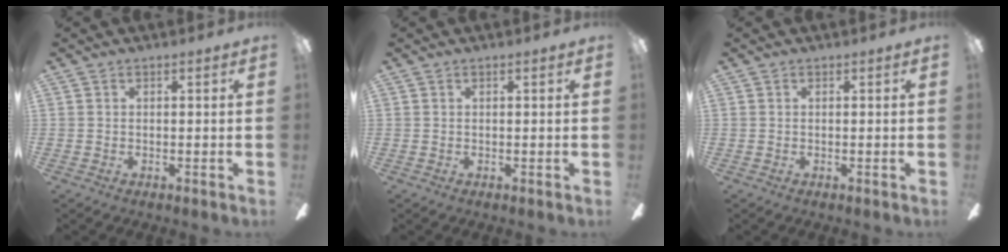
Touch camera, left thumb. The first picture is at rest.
{"total": 0.7, "force": [0.3, 0.1, 0.6], "torque": [-0.013, 0.000, 0.005]}
{"total": 0.0}